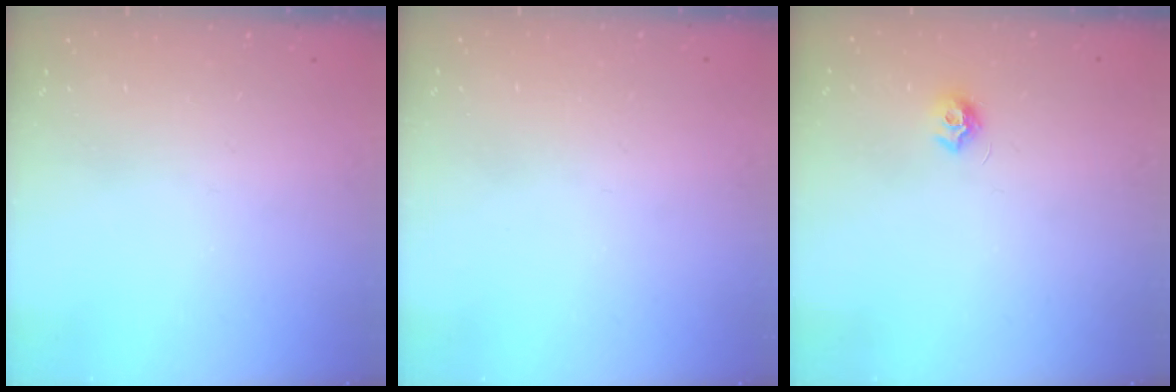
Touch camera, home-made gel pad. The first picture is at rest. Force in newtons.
{"total": 0.7, "press": 0.7, "slide": 0.3}
{"total": 7.2, "press": 7.2, "slide": 0.4}